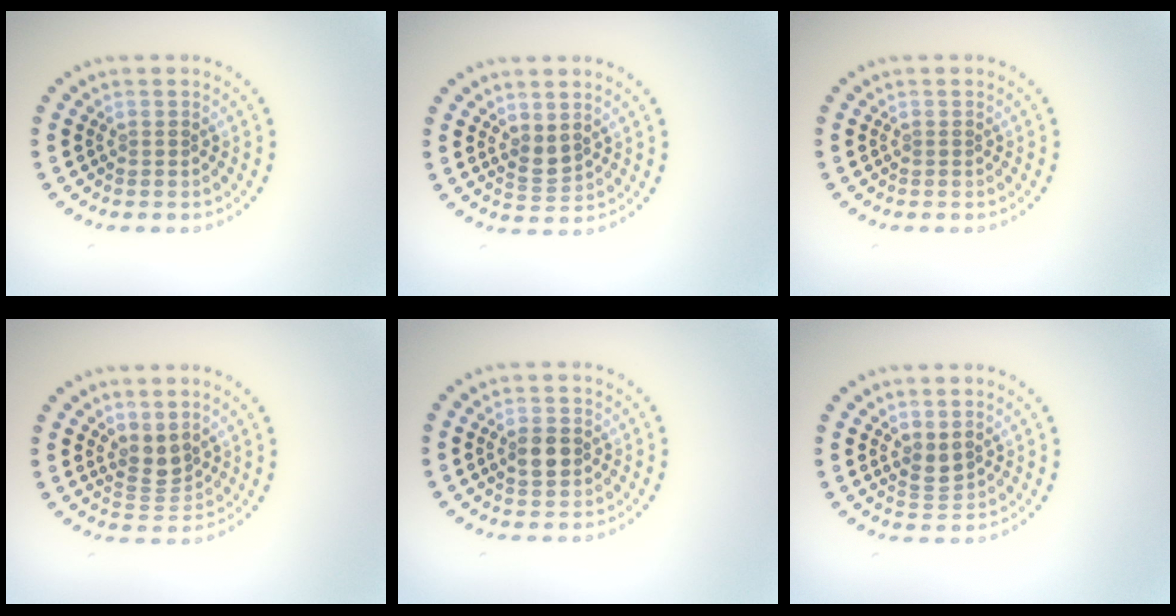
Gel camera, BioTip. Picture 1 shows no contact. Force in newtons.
{"total": 1.6, "press": 1.4, "slide": 0.9}
{"total": 0.0}
{"total": 2.3, "press": 1.9, "slide": 1.3}
{"total": 2.9, "press": 2.9, "slide": 0.0}
{"total": 1.6, "press": 1.4, "slide": 0.9}